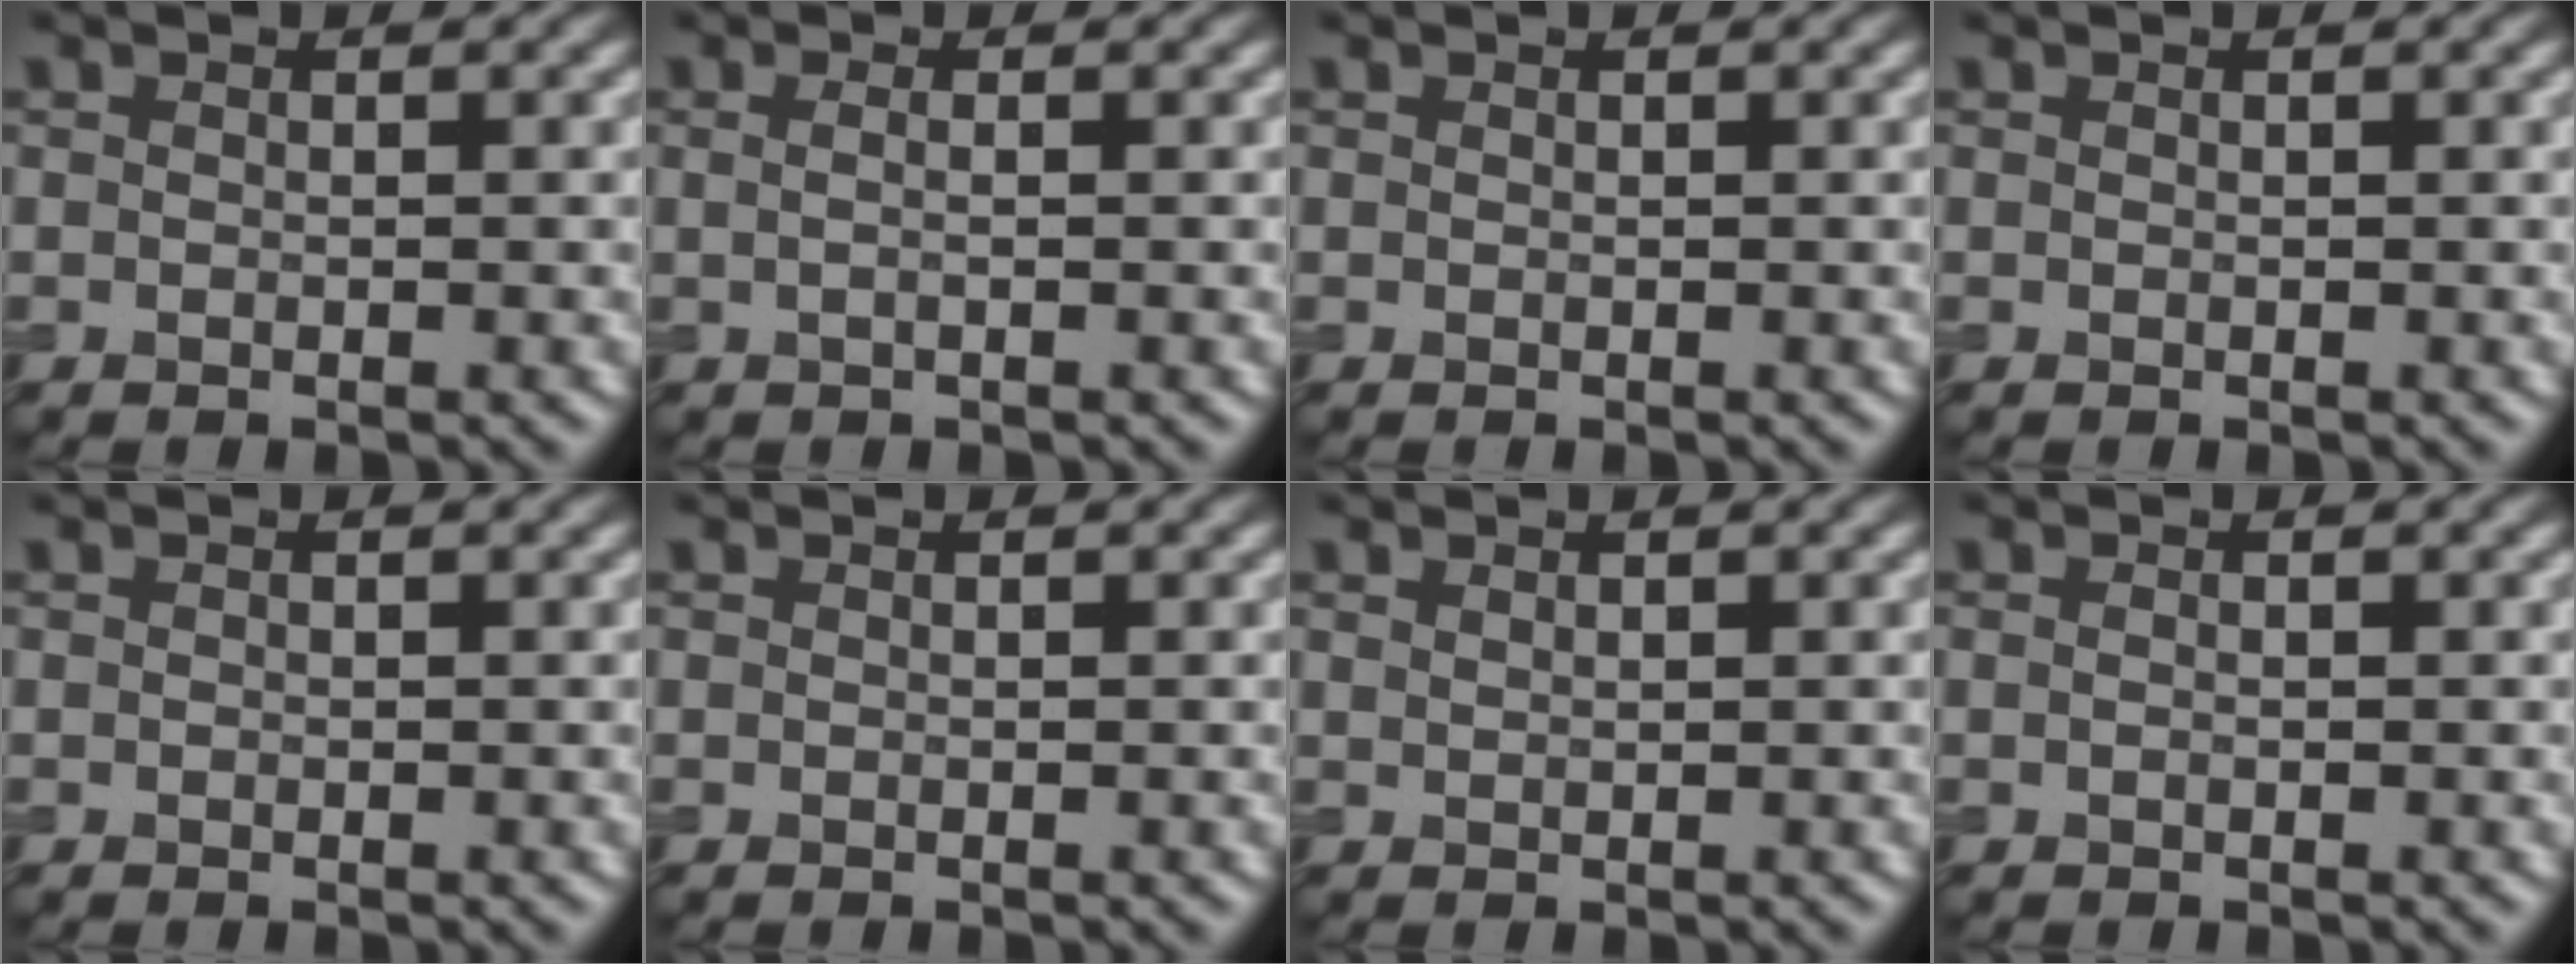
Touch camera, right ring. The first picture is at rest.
{"total": 1.2, "force": [0.4, 0.6, 1.0], "torque": [-0.009, -0.005, -0.005]}
{"total": 0.0}
{"total": 0.0}
{"total": 0.0}
{"total": 0.0}
{"total": 0.6, "force": [0.5, 0.2, 0.1], "torque": [-0.002, 0.001, 0.014]}
{"total": 0.0}